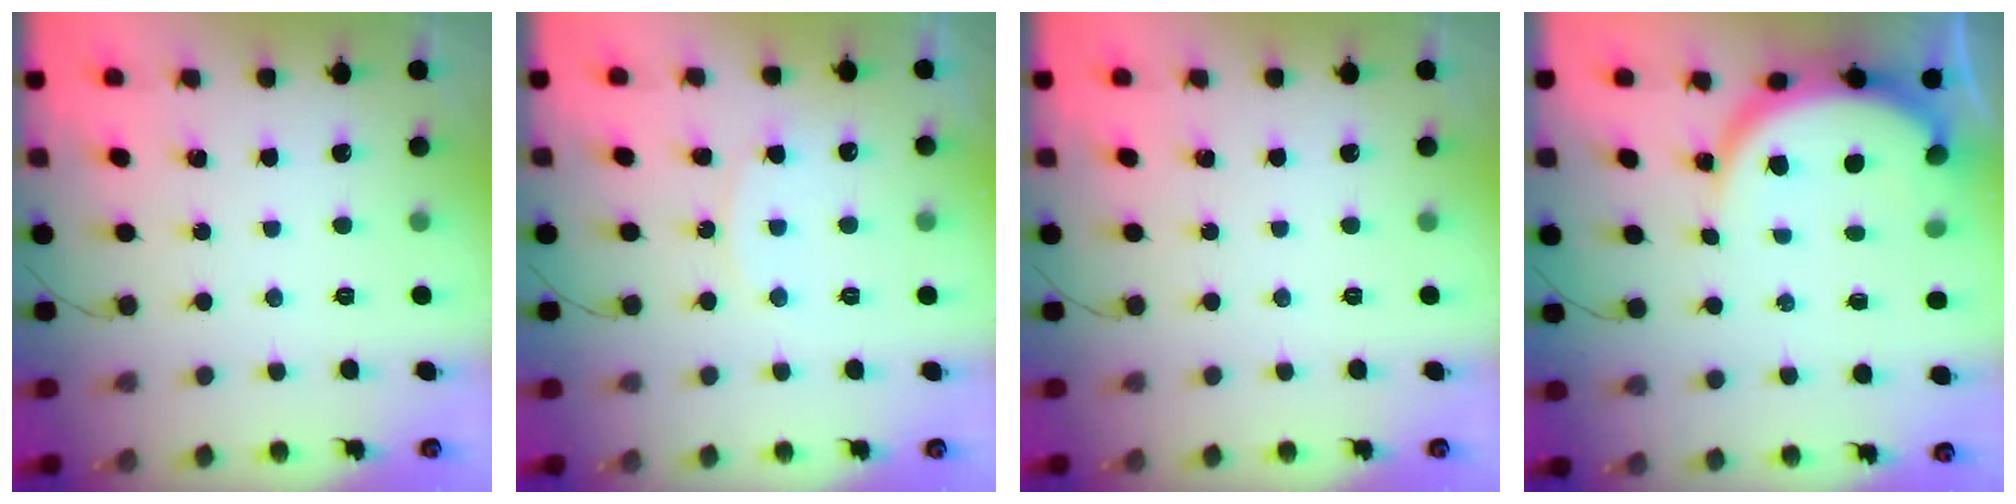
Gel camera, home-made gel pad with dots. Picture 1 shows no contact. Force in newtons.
{"total": 5.6, "press": 5.6, "slide": 0.5}
{"total": 0.0}
{"total": 8.4, "press": 8.3, "slide": 1.0}